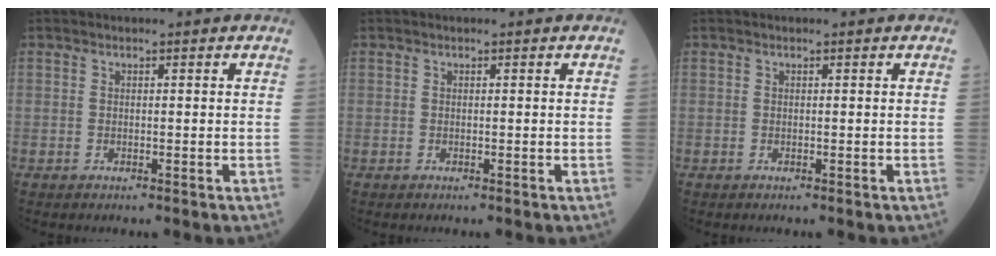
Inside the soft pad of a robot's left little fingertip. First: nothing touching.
{"total": 0.0}
{"total": 0.0}